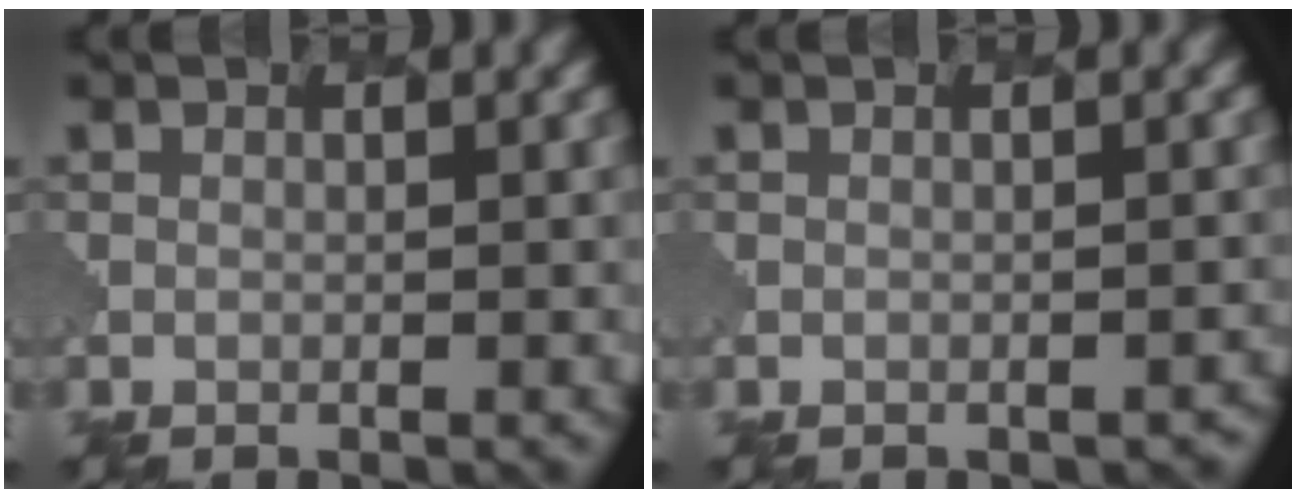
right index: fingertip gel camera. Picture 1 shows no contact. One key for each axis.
{"total": 1.4, "fx": -1.3, "fy": 0.6, "fz": 0.2, "tx": 0.006, "ty": -0.002, "tz": -0.007}